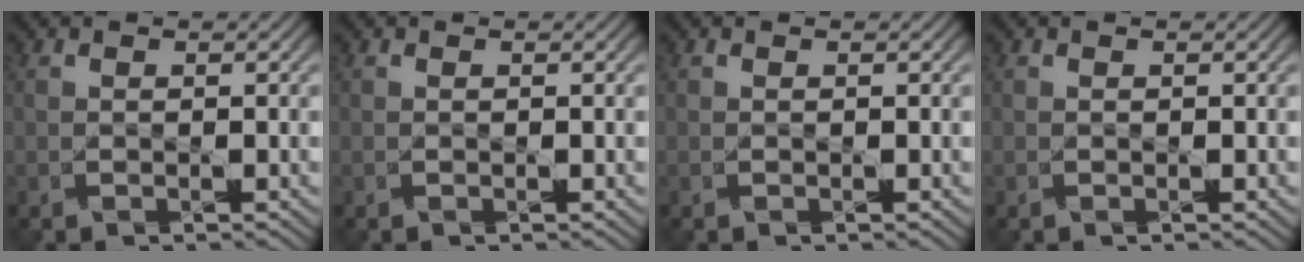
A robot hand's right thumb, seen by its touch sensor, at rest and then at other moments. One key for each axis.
{"total": 0.0}
{"total": 0.0}
{"total": 0.0}